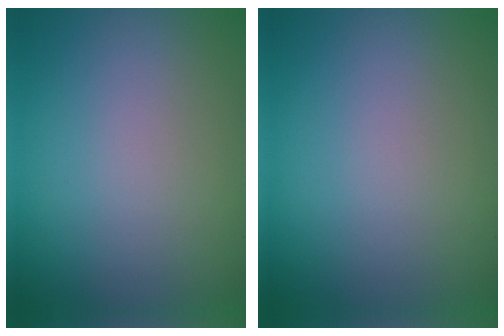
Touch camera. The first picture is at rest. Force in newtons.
{"total": 0.0}